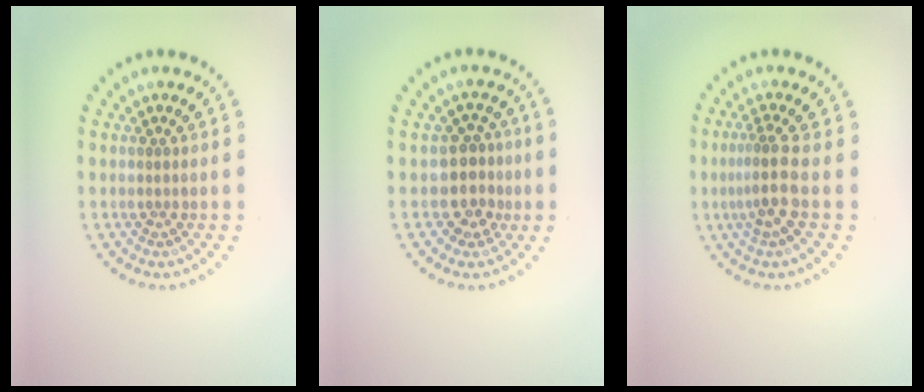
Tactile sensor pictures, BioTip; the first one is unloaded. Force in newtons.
{"total": 3.0, "press": 2.3, "slide": 1.8}
{"total": 2.9, "press": 1.9, "slide": 2.1}